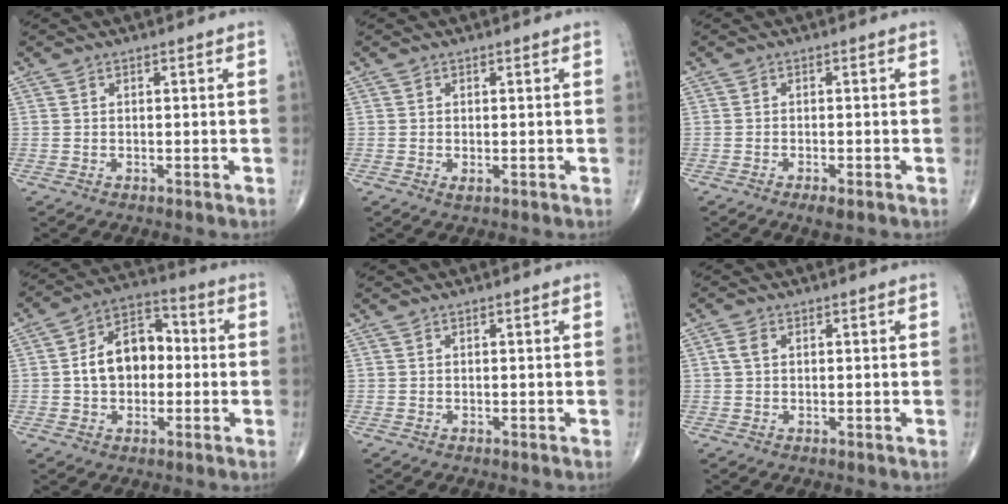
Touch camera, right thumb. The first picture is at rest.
{"total": 0.8, "force": [-0.2, 0.4, 0.7], "torque": [-0.011, -0.003, -0.003]}
{"total": 2.2, "force": [-1.3, 0.6, 1.6], "torque": [-0.029, 0.000, -0.022]}
{"total": 11.5, "force": [-0.1, 7.9, 8.4], "torque": [-0.114, 0.032, -0.012]}
{"total": 0.0}
{"total": 2.1, "force": [0.5, 1.4, 1.5], "torque": [-0.034, 0.007, 0.009]}